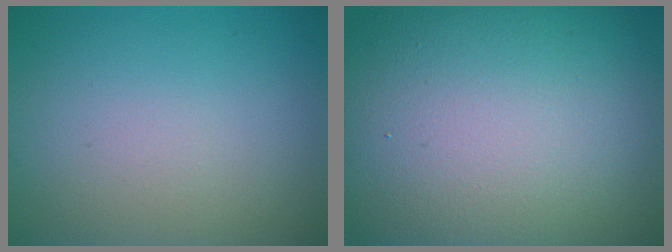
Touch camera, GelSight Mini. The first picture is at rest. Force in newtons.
{"total": 20.1, "press": 20.1, "slide": 1.2}